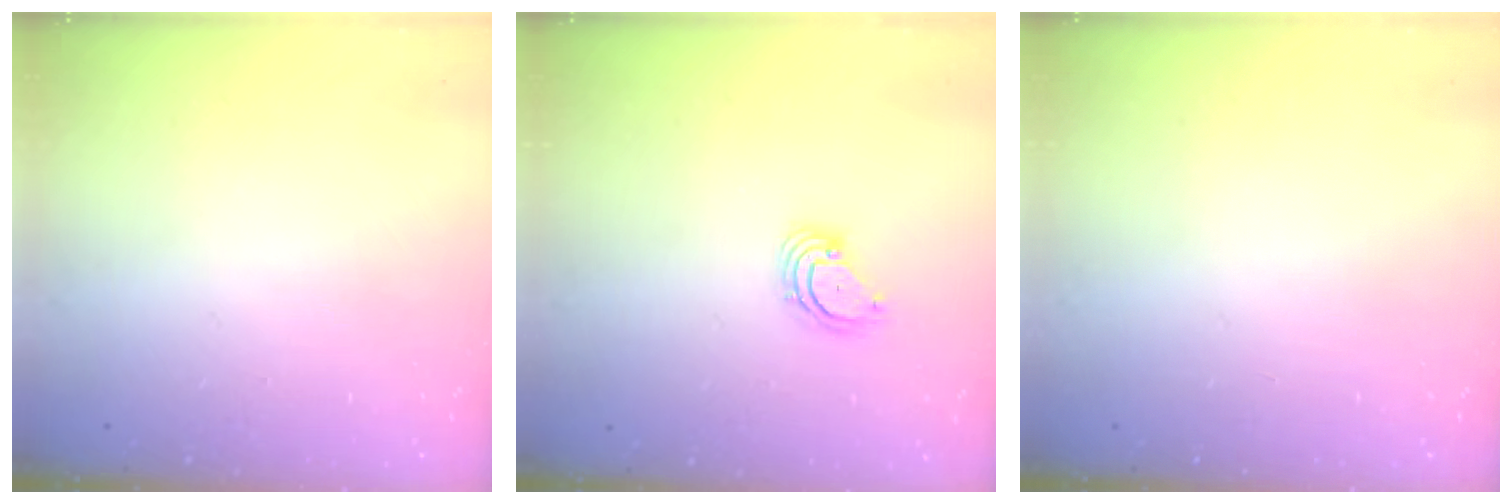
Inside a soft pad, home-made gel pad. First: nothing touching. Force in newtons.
{"total": 3.6, "press": 3.6, "slide": 0.3}
{"total": 0.0}